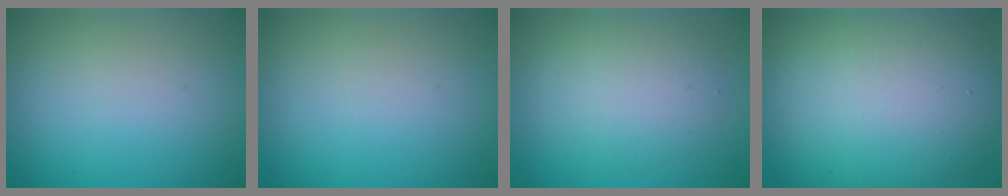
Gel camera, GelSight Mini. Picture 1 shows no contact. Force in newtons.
{"total": 0.0}
{"total": 4.0, "press": 4.0, "slide": 0.3}
{"total": 11.8, "press": 11.8, "slide": 0.5}